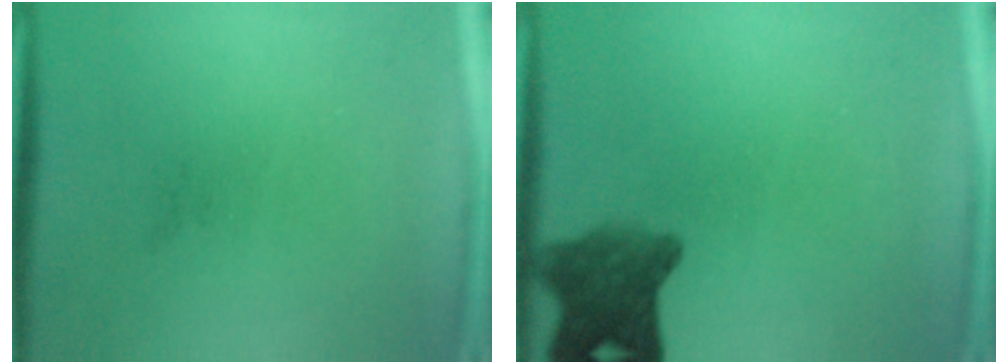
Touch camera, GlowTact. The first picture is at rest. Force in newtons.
{"total": 6.4}